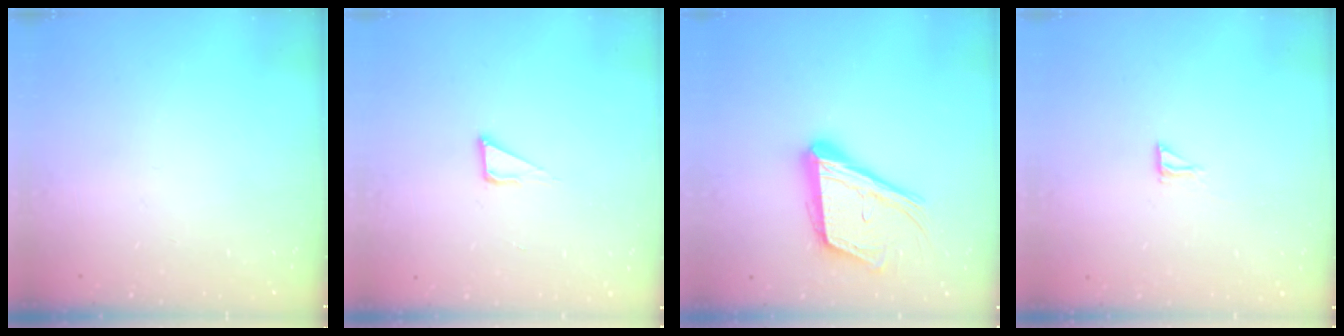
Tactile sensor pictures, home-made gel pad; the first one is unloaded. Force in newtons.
{"total": 4.5, "press": 4.5, "slide": 0.3}
{"total": 18.5, "press": 18.2, "slide": 3.5}
{"total": 4.6, "press": 4.5, "slide": 0.5}